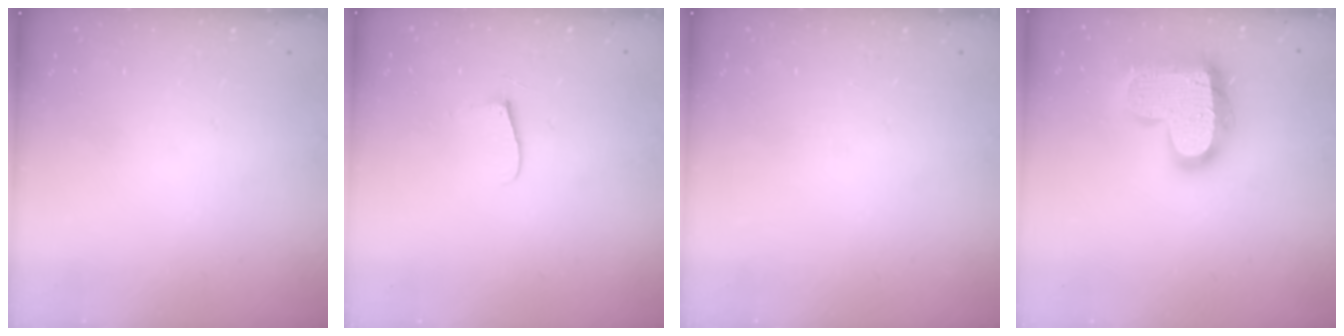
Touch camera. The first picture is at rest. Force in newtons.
{"total": 5.2, "press": 5.2, "slide": 0.5}
{"total": 0.0}
{"total": 20.5, "press": 20.4, "slide": 1.5}